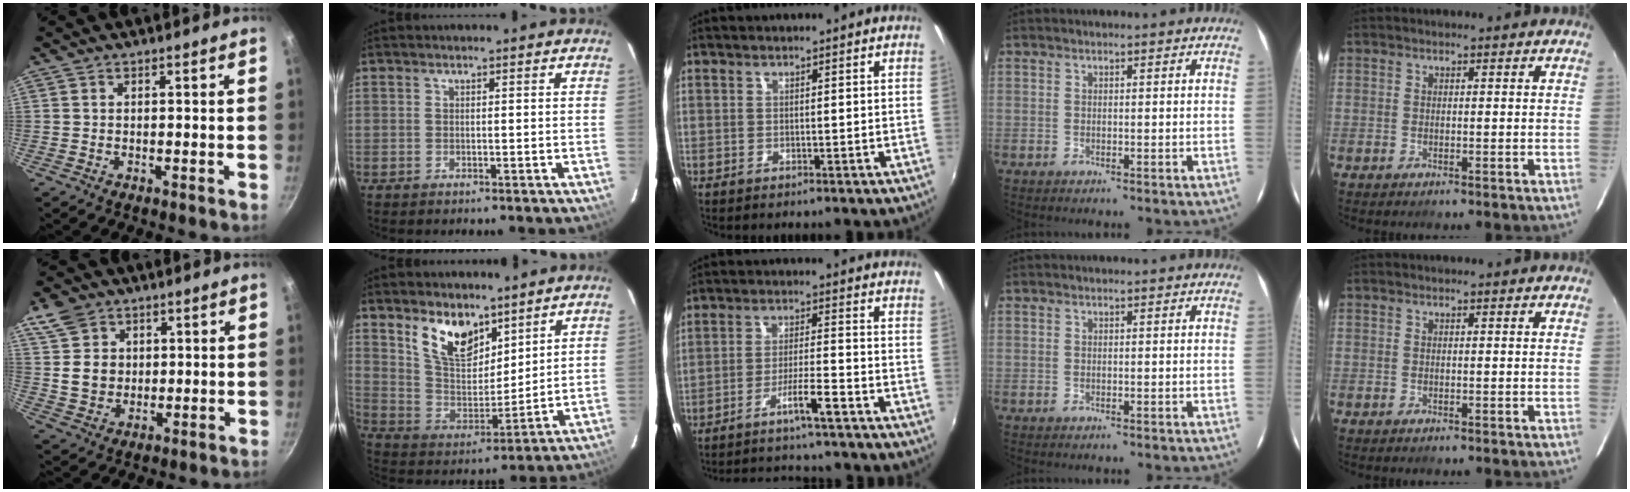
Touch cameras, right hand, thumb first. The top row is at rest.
{"thumb": {"total": 8.8, "force": [3.4, 7.3, 3.6], "torque": [-0.032, -0.015, 0.067]}, "index": {"total": 12.0, "force": [8.0, 6.1, 6.5], "torque": [-0.124, 0.001, 0.159]}, "middle": {"total": 9.7, "force": [-8.7, 0.4, 4.4], "torque": [-0.092, 0.004, -0.136]}}